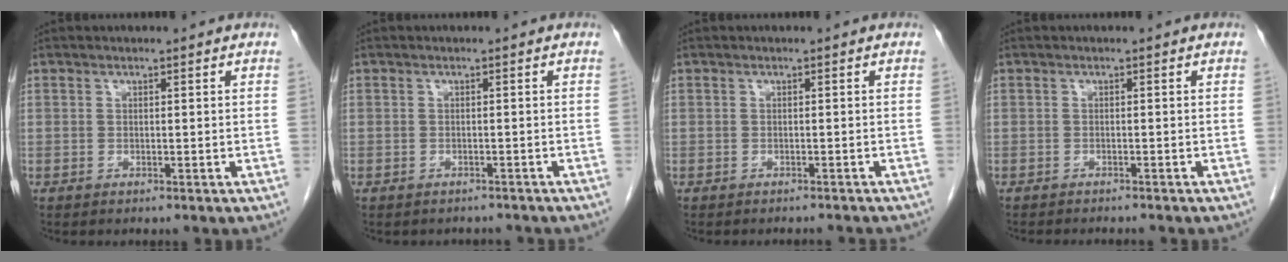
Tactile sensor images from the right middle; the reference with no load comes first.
{"total": 2.9, "force": [-2.5, 1.3, 0.2], "torque": [-0.003, 0.003, -0.032]}
{"total": 3.8, "force": [-3.7, 0.6, 0.8], "torque": [-0.009, -0.007, -0.041]}
{"total": 4.3, "force": [-4.0, 0.7, 1.6], "torque": [-0.019, -0.006, -0.051]}